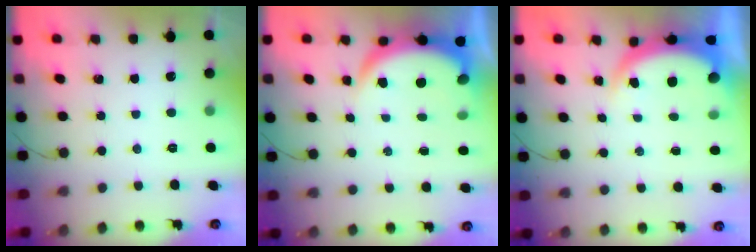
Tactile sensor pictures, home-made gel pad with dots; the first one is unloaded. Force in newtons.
{"total": 6.3, "press": 6.3, "slide": 0.4}
{"total": 5.2, "press": 5.2, "slide": 0.5}